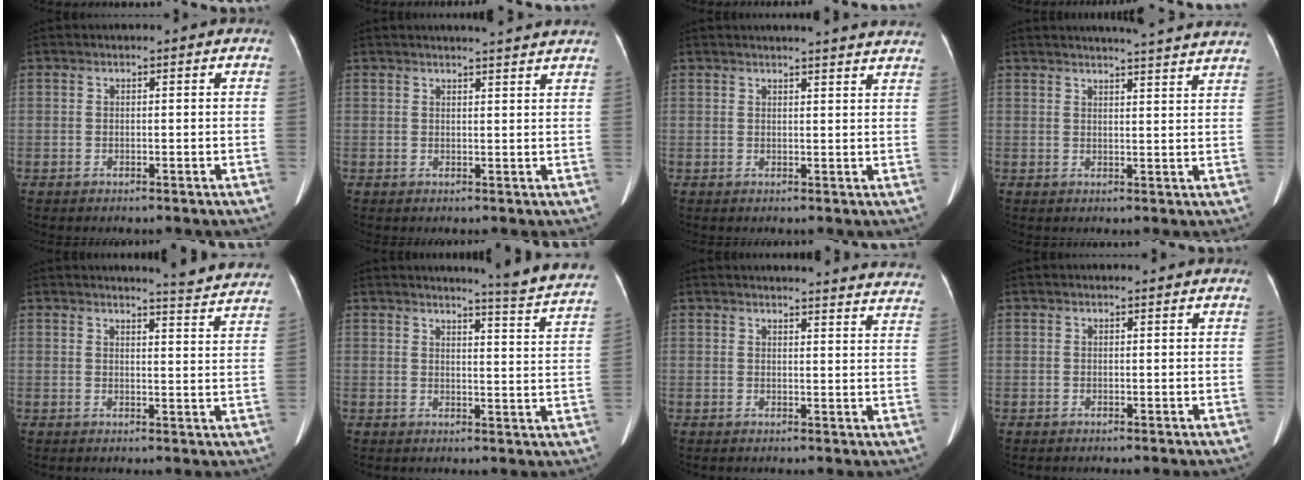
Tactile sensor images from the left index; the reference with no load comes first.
{"total": 6.8, "force": [6.3, -0.1, 2.6], "torque": [-0.037, 0.008, 0.063]}
{"total": 12.1, "force": [11.3, 0.5, 4.2], "torque": [-0.047, -0.007, 0.115]}
{"total": 13.9, "force": [13.1, -0.1, 4.6], "torque": [-0.060, -0.023, 0.143]}
{"total": 10.0, "force": [9.8, -0.2, 1.8], "torque": [-0.019, -0.043, 0.096]}
{"total": 12.7, "force": [12.1, -1.4, 3.5], "torque": [-0.044, -0.078, 0.123]}
{"total": 21.5, "force": [20.9, 2.0, 4.7], "torque": [-0.040, -0.073, 0.220]}
{"total": 0.6, "force": [0.6, 0.0, 0.2], "torque": [-0.005, 0.003, 0.006]}